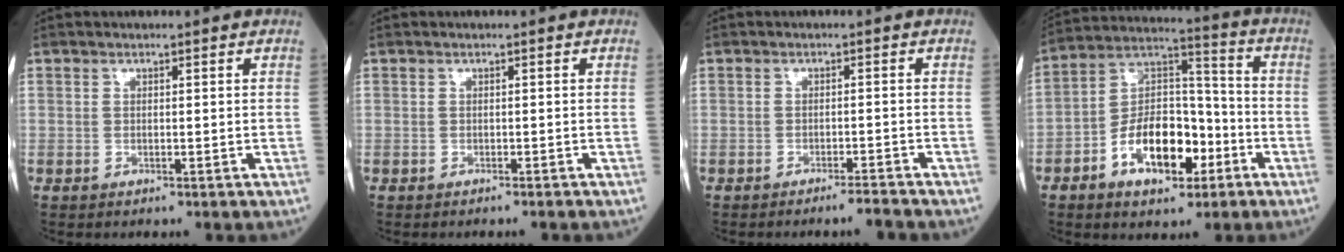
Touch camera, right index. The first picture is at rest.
{"total": 1.2, "force": [-1.1, -0.1, 0.4], "torque": [-0.008, 0.000, -0.014]}
{"total": 2.7, "force": [-2.4, -0.5, 0.9], "torque": [-0.015, -0.007, -0.039]}
{"total": 13.6, "force": [-5.7, 6.5, 10.5], "torque": [-0.196, 0.021, -0.094]}